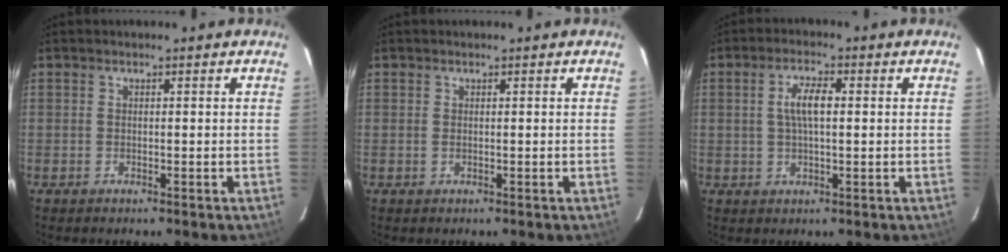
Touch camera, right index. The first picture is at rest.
{"total": 0.0}
{"total": 5.0, "force": [0.7, 1.6, 4.6], "torque": [-0.089, 0.008, 0.016]}